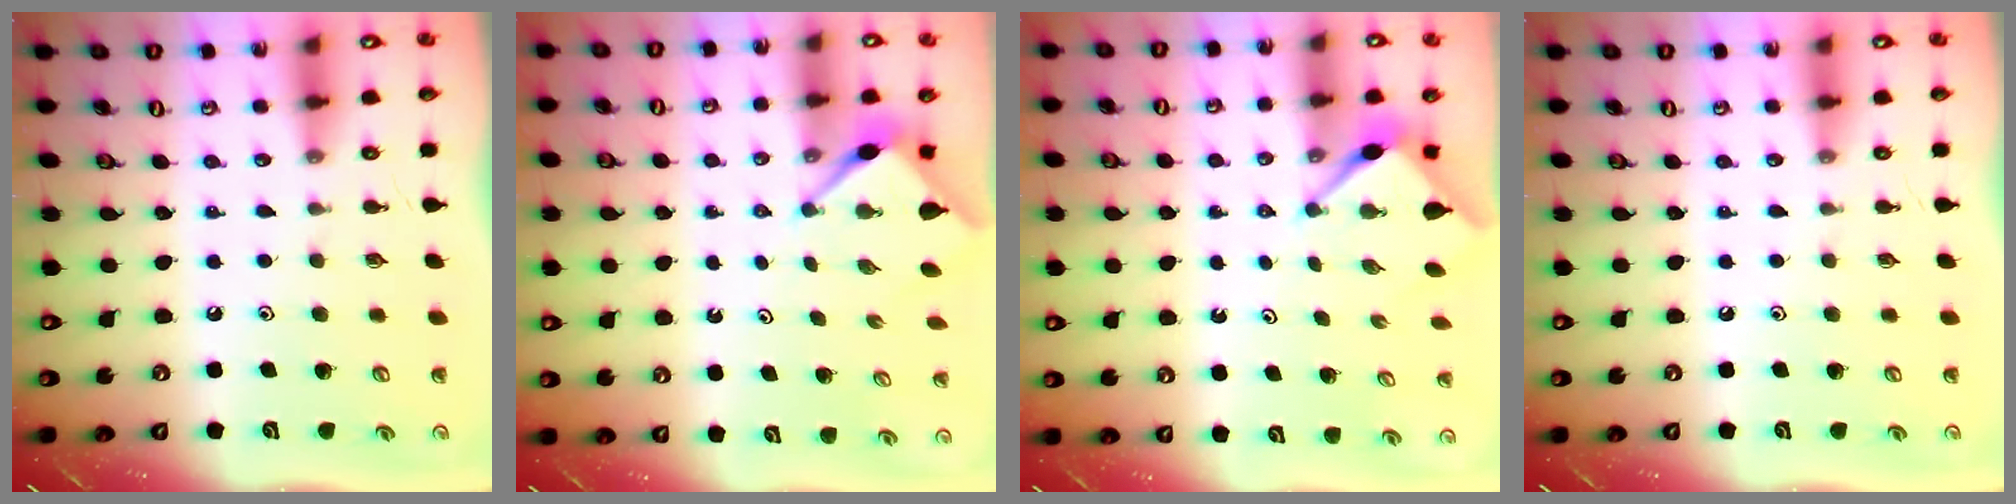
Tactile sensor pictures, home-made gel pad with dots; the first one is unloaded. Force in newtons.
{"total": 2.9, "press": 2.8, "slide": 0.4}
{"total": 2.9, "press": 2.9, "slide": 0.3}
{"total": 0.0}